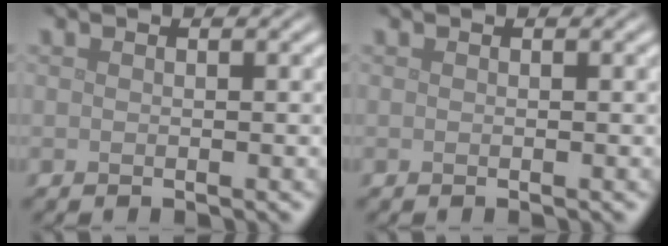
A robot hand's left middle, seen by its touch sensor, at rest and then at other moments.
{"total": 0.0}